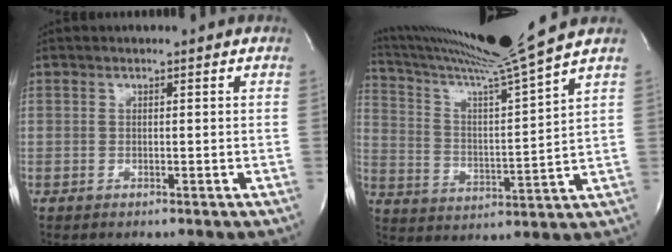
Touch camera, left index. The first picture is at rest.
{"total": 16.5, "force": [14.3, -3.8, 7.3], "torque": [-0.136, -0.041, 0.239]}